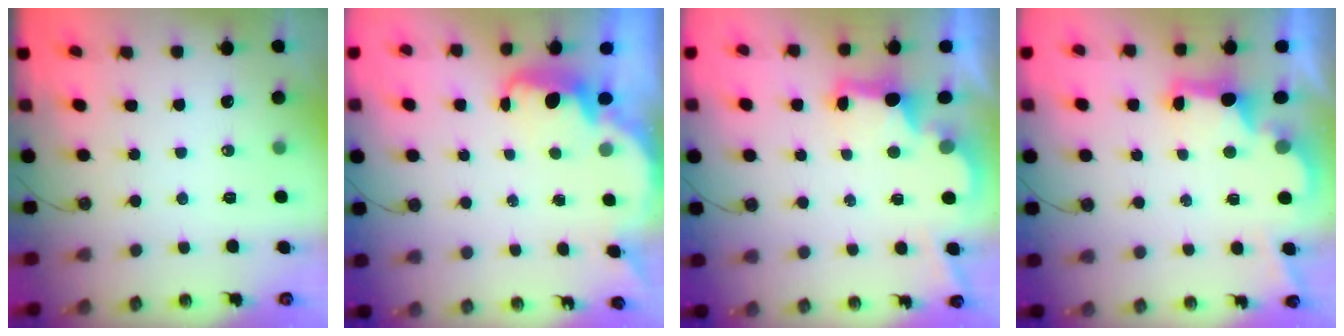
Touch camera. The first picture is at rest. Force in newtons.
{"total": 2.6, "press": 2.6, "slide": 0.6}
{"total": 2.9, "press": 2.7, "slide": 0.9}
{"total": 2.9, "press": 2.8, "slide": 0.9}